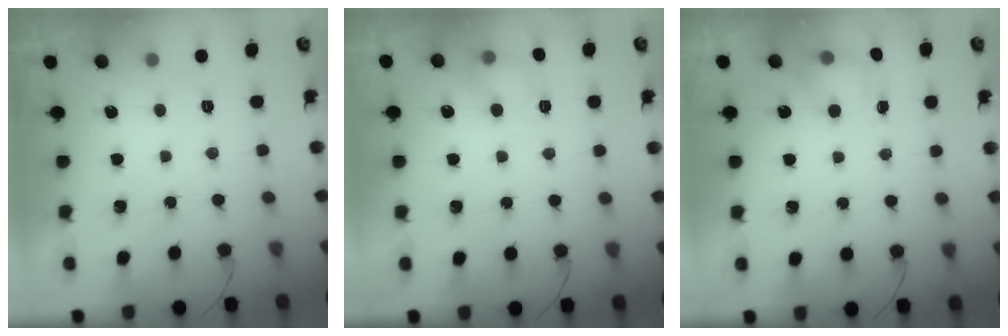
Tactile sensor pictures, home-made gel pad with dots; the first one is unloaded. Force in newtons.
{"total": 5.2, "press": 4.9, "slide": 1.6}
{"total": 5.2, "press": 5.1, "slide": 1.1}